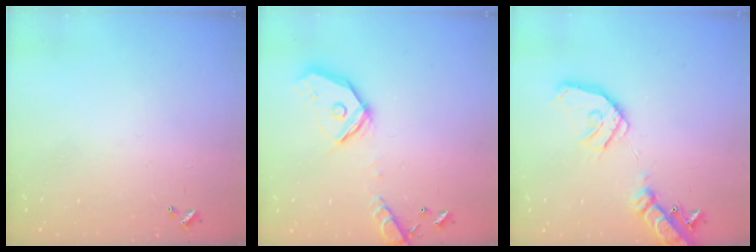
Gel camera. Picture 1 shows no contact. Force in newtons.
{"total": 17.6, "press": 17.4, "slide": 2.7}
{"total": 18.8, "press": 18.6, "slide": 3.0}